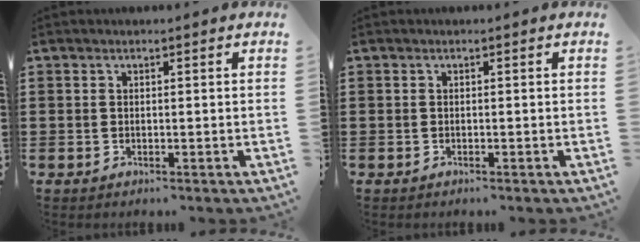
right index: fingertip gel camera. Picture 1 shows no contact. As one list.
[{"total": 0.0}]